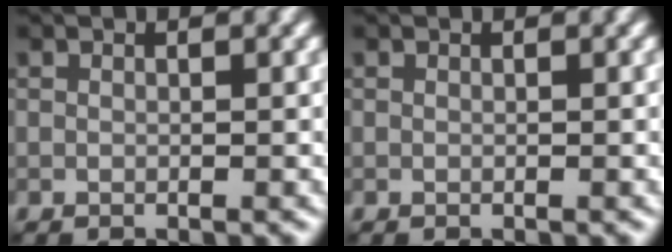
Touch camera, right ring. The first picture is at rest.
{"total": 0.0}